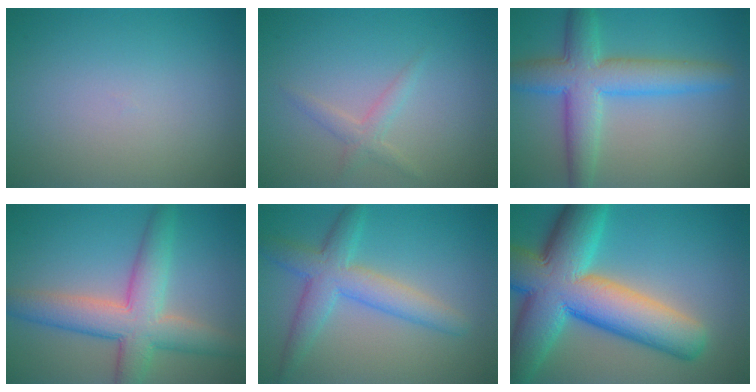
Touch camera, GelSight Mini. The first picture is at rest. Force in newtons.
{"total": 1.5, "press": 1.5, "slide": 0.1}
{"total": 6.7, "press": 6.7, "slide": 0.1}
{"total": 7.1, "press": 7.1, "slide": 0.2}
{"total": 4.7, "press": 4.7, "slide": 0.1}
{"total": 14.3, "press": 14.2, "slide": 0.6}